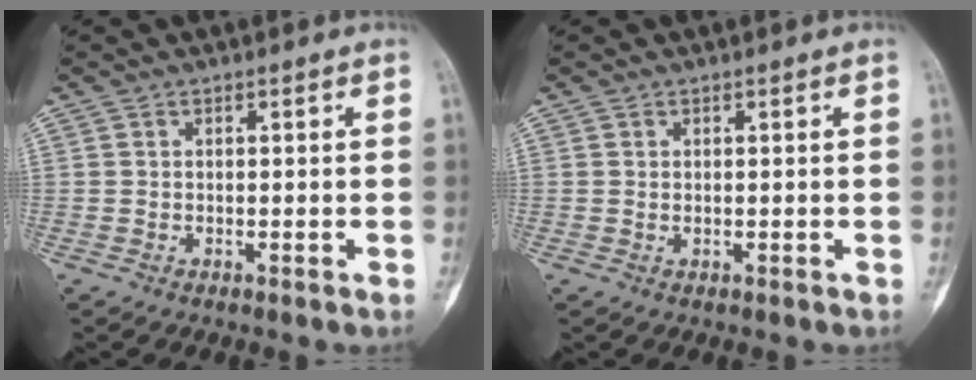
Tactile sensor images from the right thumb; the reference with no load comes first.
{"total": 0.0}